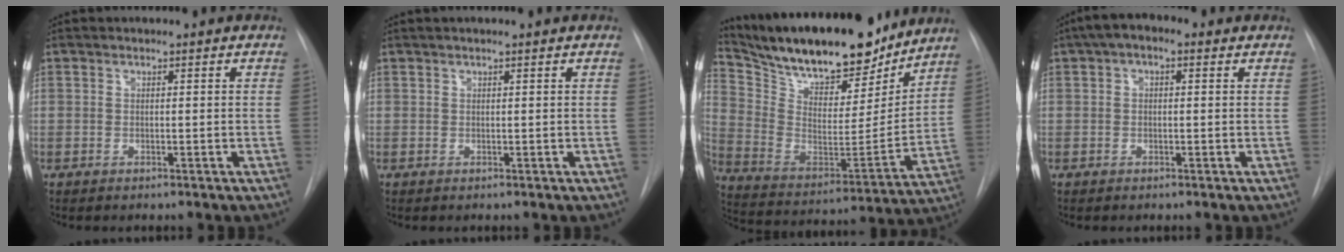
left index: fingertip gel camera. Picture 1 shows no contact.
{"total": 0.8, "force": [0.5, 0.0, 0.6], "torque": [-0.012, 0.008, 0.009]}
{"total": 25.8, "force": [21.8, 7.1, 11.9], "torque": [-0.219, -0.007, 0.338]}
{"total": 4.3, "force": [1.8, 2.2, 3.2], "torque": [-0.057, 0.025, 0.020]}